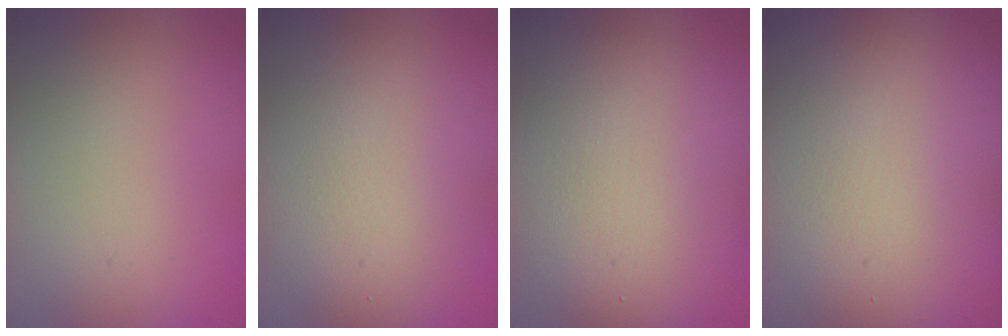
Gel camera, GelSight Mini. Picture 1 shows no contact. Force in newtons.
{"total": 6.6, "press": 6.6, "slide": 0.4}
{"total": 10.1, "press": 10.1, "slide": 0.8}
{"total": 19.3, "press": 19.3, "slide": 0.6}